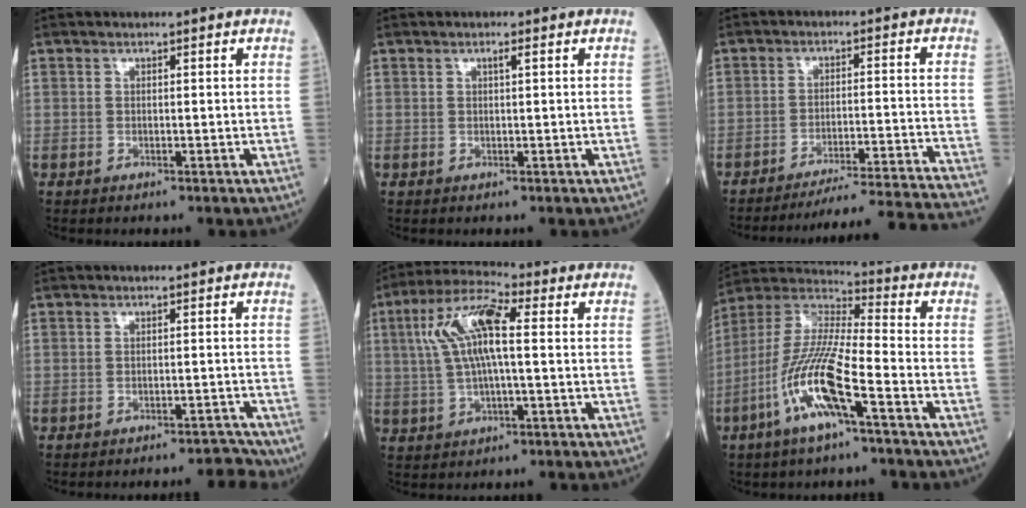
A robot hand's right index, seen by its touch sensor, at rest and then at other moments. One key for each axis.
{"total": 0.8, "fx": 0.3, "fy": 0.0, "fz": 0.7, "tx": -0.015, "ty": 0.001, "tz": 0.006}
{"total": 20.6, "fx": -19.7, "fy": -3.2, "fz": 5.3, "tx": -0.034, "ty": -0.035, "tz": -0.261}
{"total": 4.8, "fx": -4.7, "fy": 1.0, "fz": 0.8, "tx": 0.004, "ty": 0.009, "tz": -0.055}
{"total": 10.3, "fx": 1.6, "fy": 2.3, "fz": 10.0, "tx": -0.210, "ty": 0.024, "tz": 0.028}
{"total": 13.7, "fx": -6.0, "fy": 1.6, "fz": 12.3, "tx": -0.261, "ty": -0.006, "tz": -0.120}